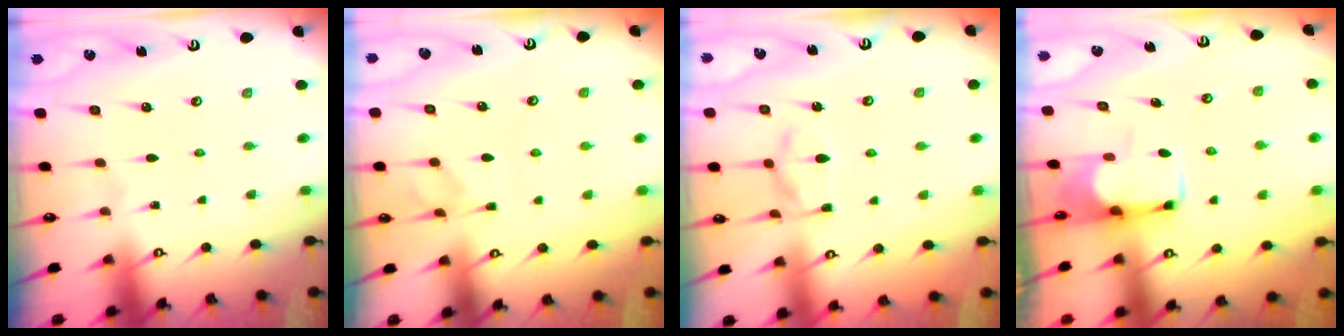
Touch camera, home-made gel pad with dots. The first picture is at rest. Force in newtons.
{"total": 2.0, "press": 1.6, "slide": 1.2}
{"total": 3.2, "press": 3.0, "slide": 1.1}
{"total": 1.8, "press": 1.6, "slide": 0.8}